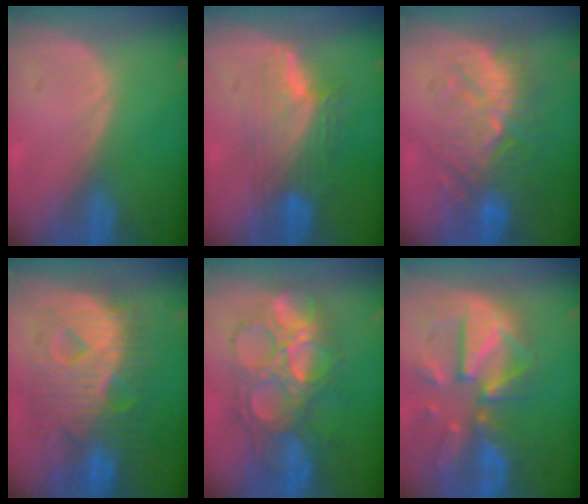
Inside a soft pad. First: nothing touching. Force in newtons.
{"total": 7.5, "press": 7.1, "slide": 2.6}
{"total": 9.8, "press": 9.5, "slide": 2.3}
{"total": 12.4, "press": 12.4, "slide": 1.3}
{"total": 10.6, "press": 10.5, "slide": 0.7}
{"total": 12.1, "press": 10.5, "slide": 6.2}